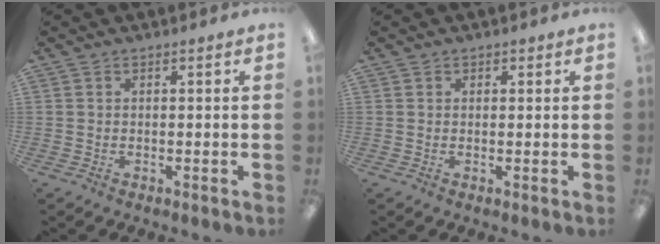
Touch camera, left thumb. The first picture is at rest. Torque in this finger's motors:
{"motor_torque": [-0.16, -0.56, -0.07, -0.02, -0.05]}